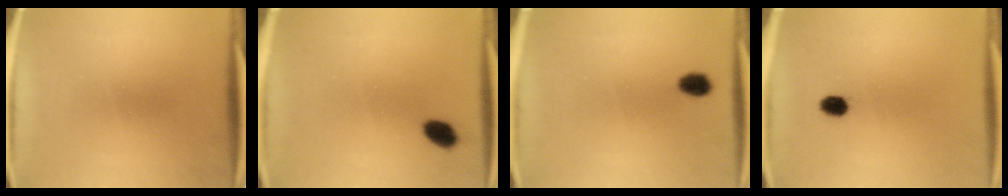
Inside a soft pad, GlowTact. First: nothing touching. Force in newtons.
{"total": 3.7}
{"total": 3.2}
{"total": 2.7}